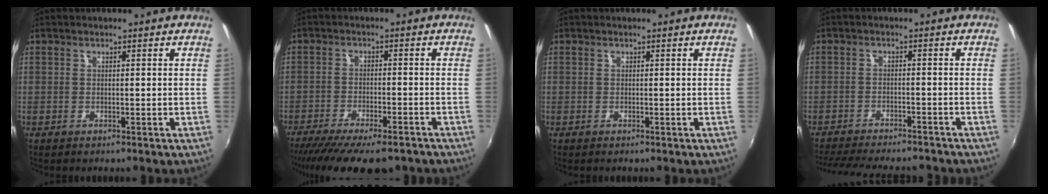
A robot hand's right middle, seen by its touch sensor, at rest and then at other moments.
{"total": 15.9, "force": [-12.8, 3.9, 8.5], "torque": [-0.170, -0.047, -0.192]}
{"total": 0.0}
{"total": 15.2, "force": [-13.3, 3.4, 6.6], "torque": [-0.140, -0.023, -0.193]}